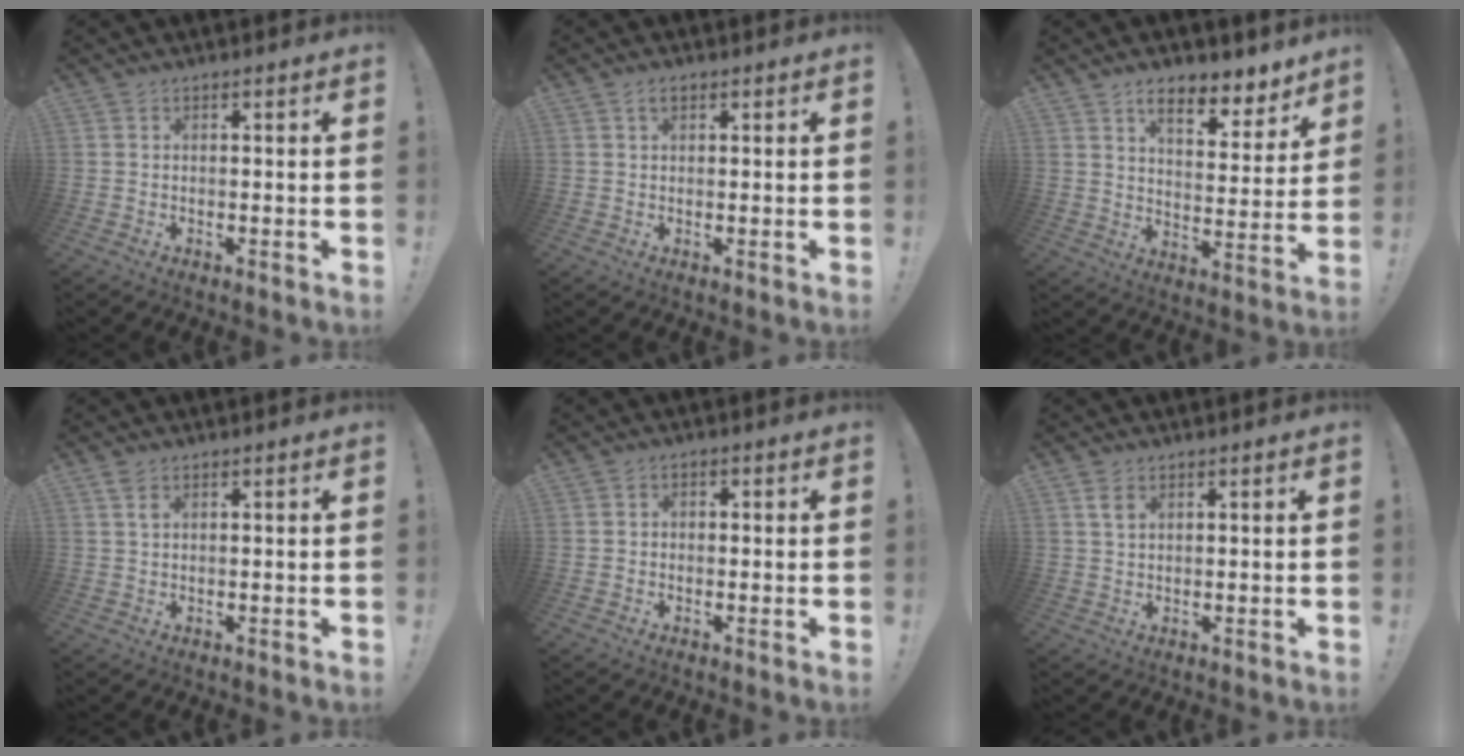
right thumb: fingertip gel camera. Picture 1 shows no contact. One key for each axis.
{"total": 2.0, "fx": 1.0, "fy": 1.2, "fz": 1.3, "tx": -0.026, "ty": 0.003, "tz": 0.018}
{"total": 10.0, "fx": 7.5, "fy": 3.8, "fz": 5.4, "tx": -0.071, "ty": -0.058, "tz": 0.133}
{"total": 2.1, "fx": 1.1, "fy": 0.9, "fz": 1.5, "tx": -0.027, "ty": 0.001, "tz": 0.019}
{"total": 1.5, "fx": -0.7, "fy": 1.2, "fz": 0.5, "tx": -0.008, "ty": 0.006, "tz": -0.014}
{"total": 3.2, "fx": 1.9, "fy": 1.6, "fz": 2.1, "tx": -0.033, "ty": -0.007, "tz": 0.032}